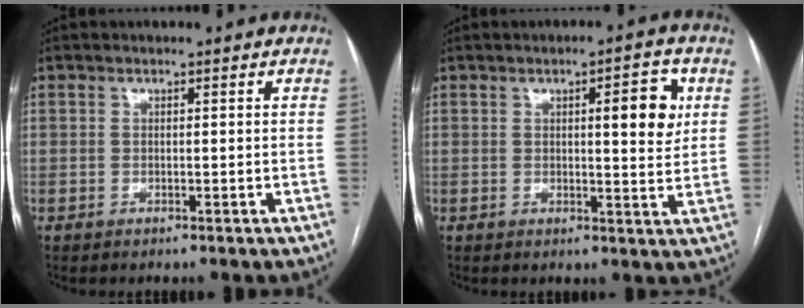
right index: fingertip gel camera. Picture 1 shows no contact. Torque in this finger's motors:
{"motor_torque": [0.18, 0.05, 0.11, 0.05]}